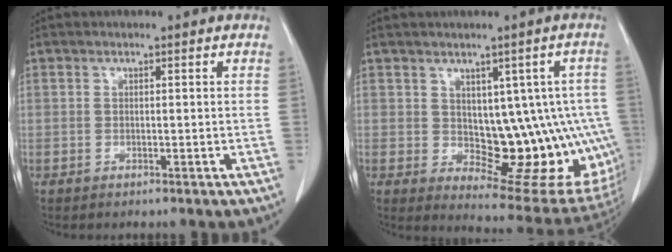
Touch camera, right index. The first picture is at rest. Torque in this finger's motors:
{"motor_torque": [0.33, 0.04, 0.28, 0.05]}